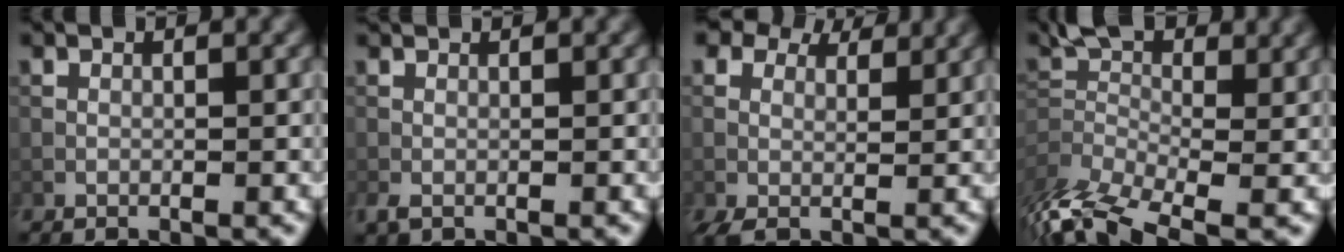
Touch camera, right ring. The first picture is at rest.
{"total": 1.0, "force": [0.1, 0.6, 0.8], "torque": [-0.025, -0.001, 0.000]}
{"total": 6.2, "force": [3.5, 3.8, 3.3], "torque": [-0.072, -0.002, 0.059]}
{"total": 8.0, "force": [-3.7, 3.7, 6.0], "torque": [-0.128, 0.001, -0.082]}